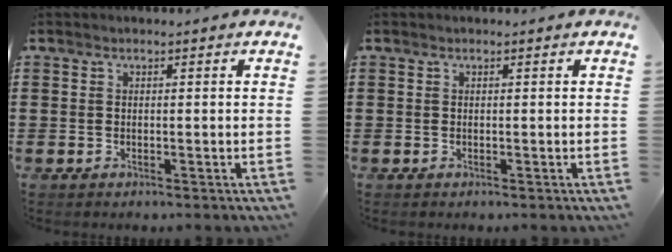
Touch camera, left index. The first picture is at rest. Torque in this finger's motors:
{"motor_torque": [0.00, 0.00, 0.00, 0.00]}